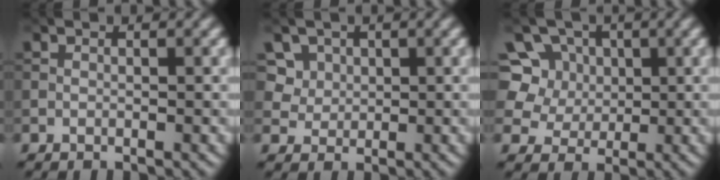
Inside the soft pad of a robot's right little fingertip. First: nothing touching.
{"total": 4.9, "force": [2.5, 3.8, 1.9], "torque": [-0.051, -0.002, 0.047]}
{"total": 7.7, "force": [2.8, 6.4, 3.1], "torque": [-0.056, 0.011, 0.040]}